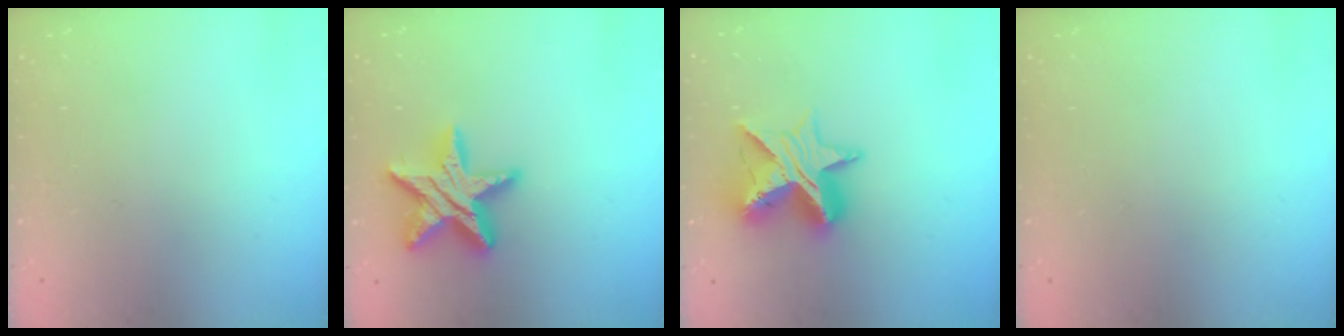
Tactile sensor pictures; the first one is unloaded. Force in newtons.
{"total": 16.6, "press": 16.6, "slide": 1.1}
{"total": 13.1, "press": 13.0, "slide": 0.9}
{"total": 0.0}